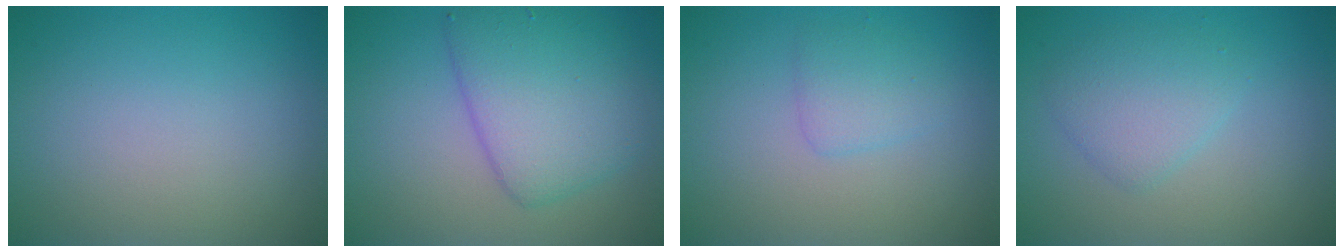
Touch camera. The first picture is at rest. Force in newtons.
{"total": 6.0, "press": 6.0, "slide": 0.2}
{"total": 1.9, "press": 1.9, "slide": 0.1}
{"total": 2.8, "press": 2.8, "slide": 0.1}